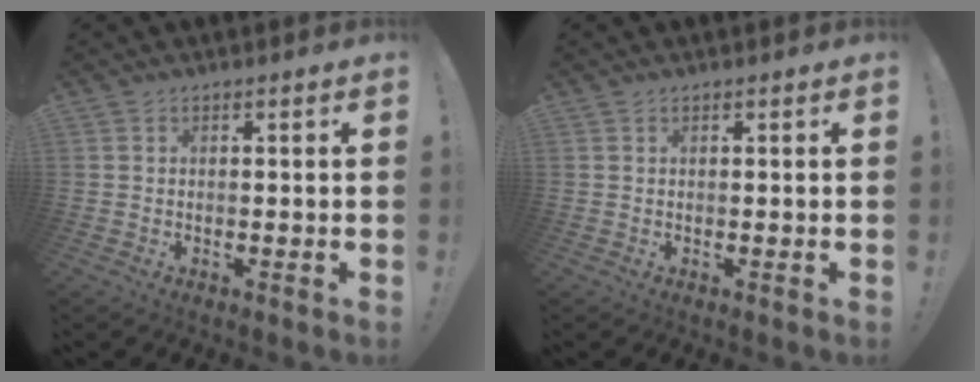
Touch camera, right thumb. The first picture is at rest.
{"total": 0.0}